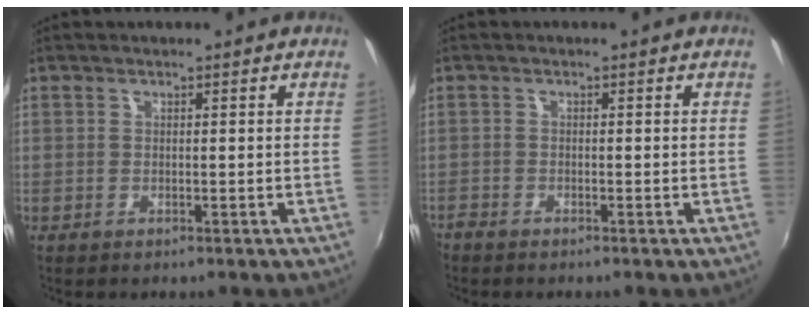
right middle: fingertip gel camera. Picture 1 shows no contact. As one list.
[{"total": 1.5, "force": [-1.4, 0.4, 0.3], "torque": [-0.010, -0.007, -0.030]}]